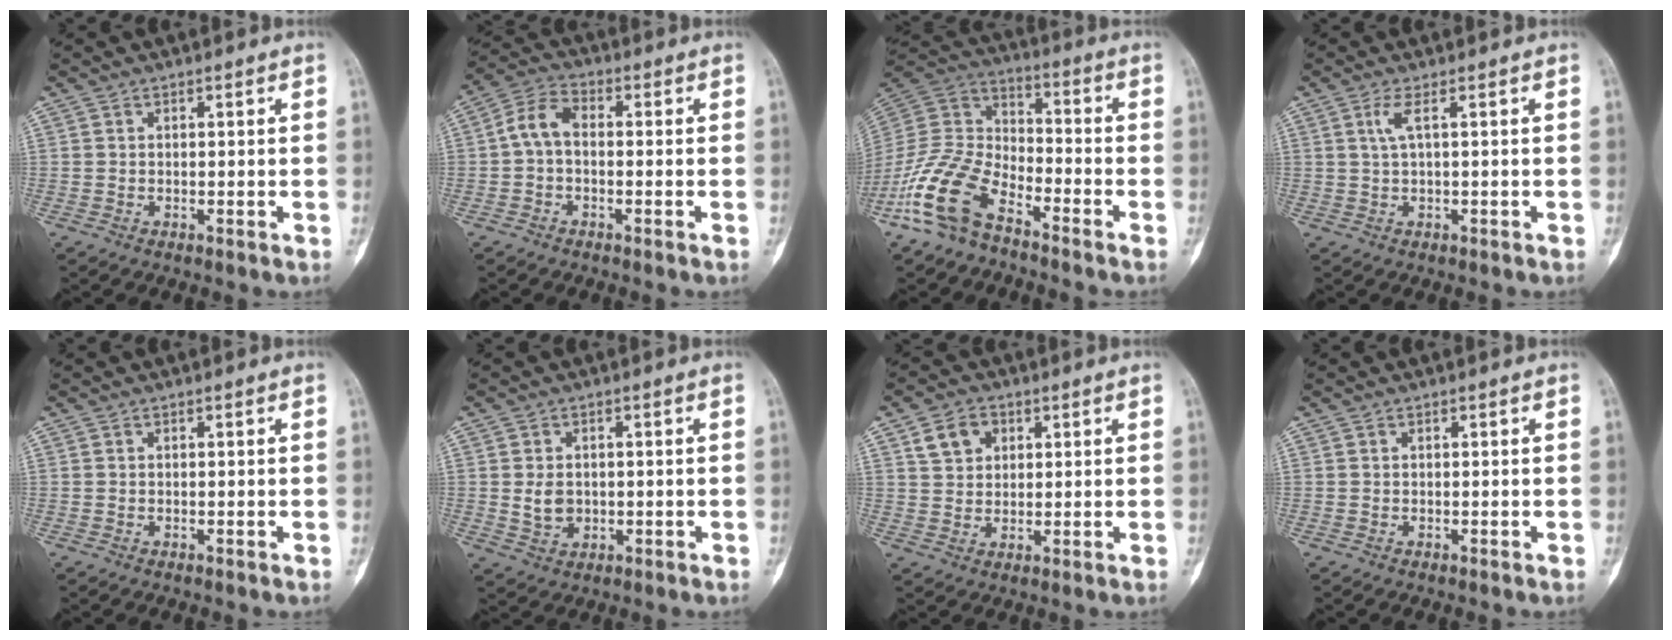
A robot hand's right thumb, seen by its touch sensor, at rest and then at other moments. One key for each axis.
{"total": 5.9, "fx": -0.3, "fy": 3.7, "fz": 4.6, "tx": -0.085, "ty": 0.020, "tz": -0.018}
{"total": 15.2, "fx": -9.5, "fy": 7.2, "fz": 9.4, "tx": -0.193, "ty": 0.060, "tz": -0.195}
{"total": 2.2, "fx": 0.7, "fy": 0.1, "fz": 2.1, "tx": -0.061, "ty": 0.006, "tz": 0.018}
{"total": 0.0}
{"total": 4.2, "fx": 0.1, "fy": 3.3, "fz": 2.6, "tx": -0.032, "ty": -0.004, "tz": 0.012}
{"total": 5.9, "fx": 2.6, "fy": 4.6, "fz": 2.8, "tx": -0.028, "ty": -0.004, "tz": 0.046}
{"total": 0.0}